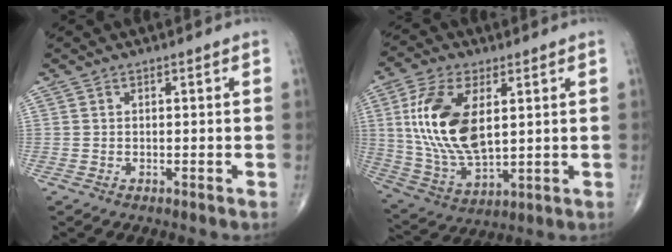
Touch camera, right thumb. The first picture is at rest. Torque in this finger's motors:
{"motor_torque": [0.76, 2.70, 1.62, 0.50, 0.54]}